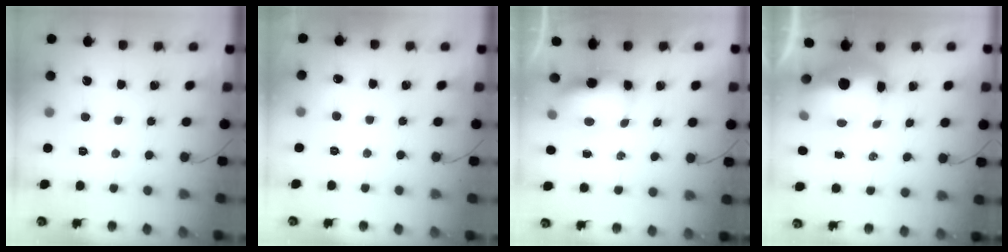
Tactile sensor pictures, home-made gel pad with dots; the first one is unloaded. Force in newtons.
{"total": 3.4, "press": 3.3, "slide": 0.9}
{"total": 7.2, "press": 7.2, "slide": 0.5}
{"total": 11.3, "press": 11.1, "slide": 2.3}